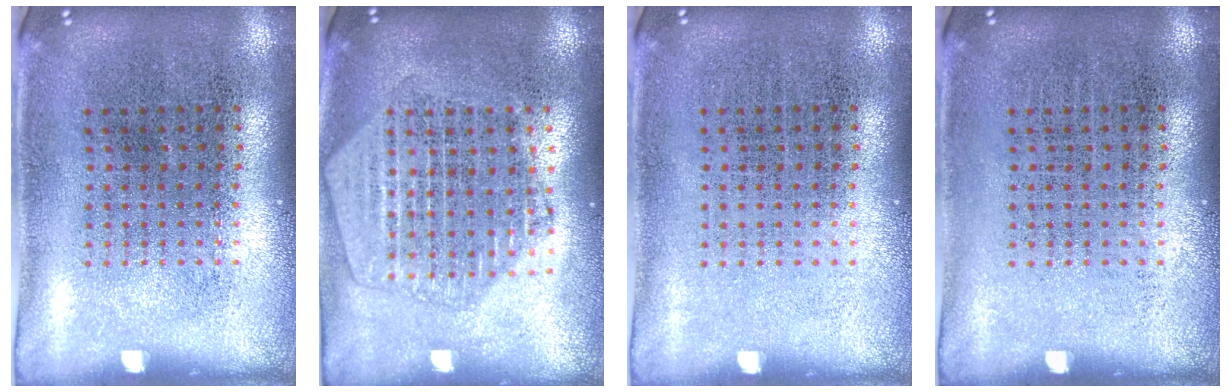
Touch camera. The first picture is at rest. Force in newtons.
{"total": 2.1, "press": 1.9, "slide": 0.9}
{"total": 0.0}
{"total": 0.0}